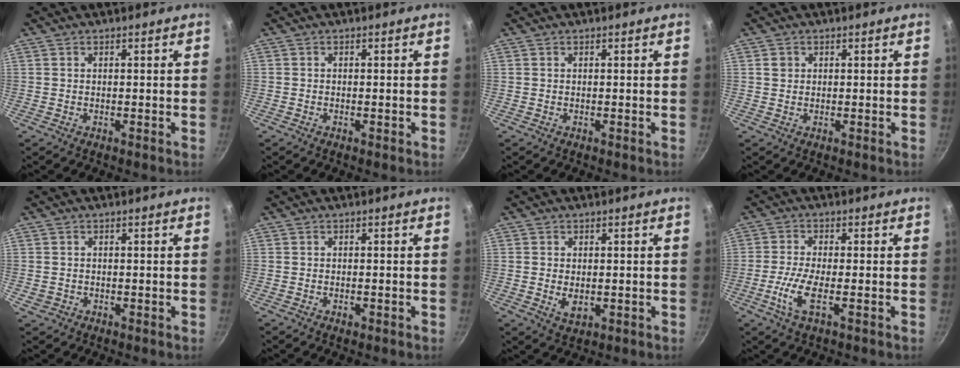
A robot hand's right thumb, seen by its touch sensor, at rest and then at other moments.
{"total": 0.7, "force": [-0.3, 0.4, 0.4], "torque": [-0.007, 0.003, -0.006]}
{"total": 0.0}
{"total": 1.5, "force": [0.4, 1.4, 0.5], "torque": [-0.003, 0.004, 0.006]}
{"total": 1.4, "force": [-0.3, 1.2, 0.5], "torque": [-0.009, 0.002, -0.002]}
{"total": 1.1, "force": [-0.5, 0.6, 0.8], "torque": [-0.013, 0.002, -0.007]}
{"total": 3.7, "force": [-0.3, 2.4, 2.8], "torque": [-0.046, -0.009, 0.001]}
{"total": 6.1, "force": [-1.9, 1.5, 5.6], "torque": [-0.130, 0.003, -0.044]}